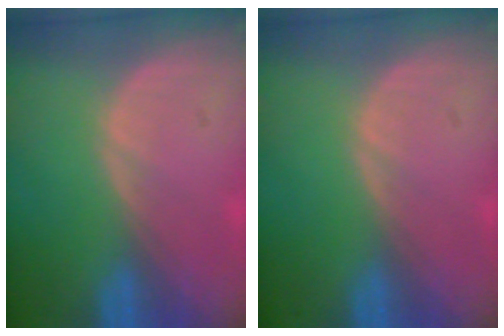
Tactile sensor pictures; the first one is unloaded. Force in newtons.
{"total": 0.0}